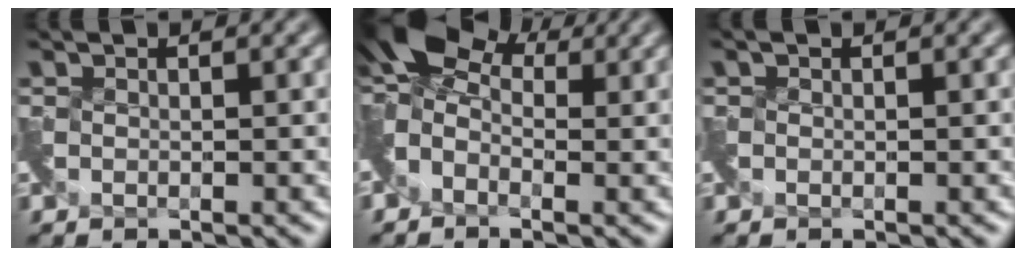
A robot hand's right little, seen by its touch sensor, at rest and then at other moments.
{"total": 4.6, "force": [0.4, 3.4, 3.1], "torque": [-0.063, 0.017, -0.007]}
{"total": 0.0}